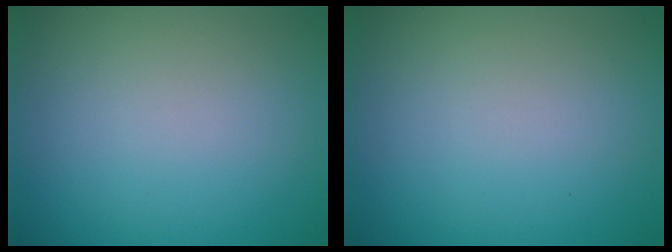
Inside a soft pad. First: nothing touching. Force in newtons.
{"total": 0.0}